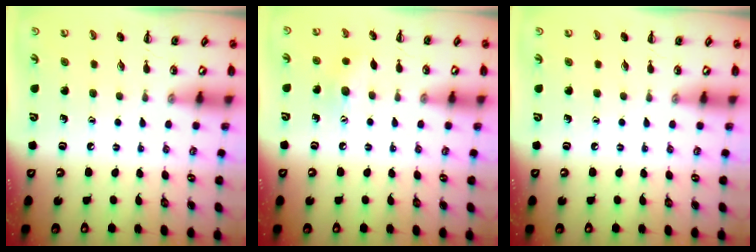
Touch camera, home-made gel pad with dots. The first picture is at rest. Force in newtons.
{"total": 8.3, "press": 8.2, "slide": 1.3}
{"total": 0.0}